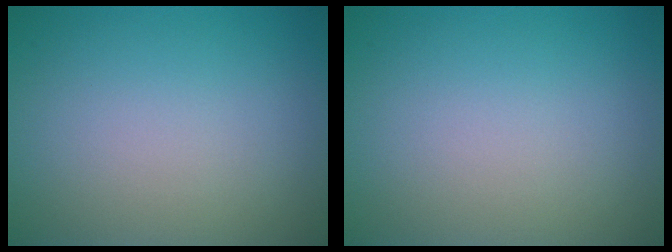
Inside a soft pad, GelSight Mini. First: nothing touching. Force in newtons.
{"total": 0.0}